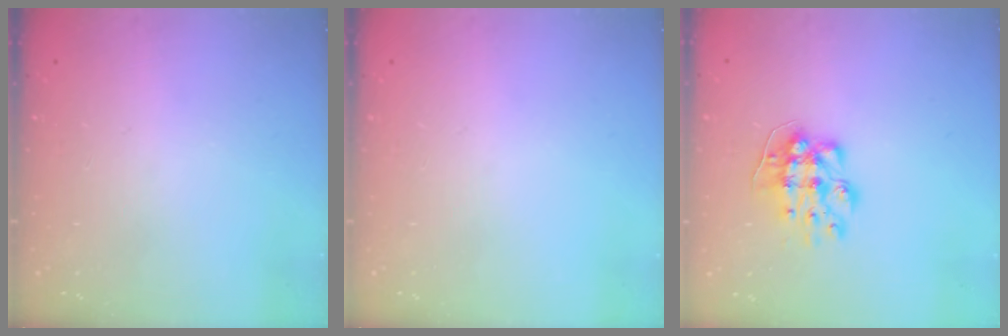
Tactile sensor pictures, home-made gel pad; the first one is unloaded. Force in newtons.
{"total": 0.0}
{"total": 9.2, "press": 9.2, "slide": 0.4}